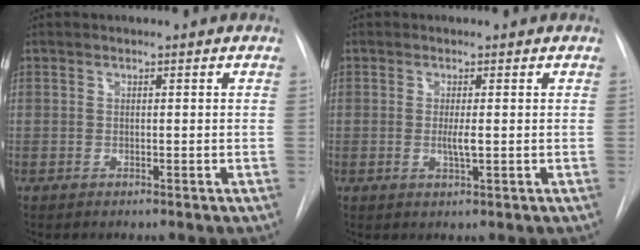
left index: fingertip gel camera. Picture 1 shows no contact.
{"total": 2.3, "force": [-1.6, -0.2, 1.6], "torque": [-0.033, -0.008, -0.024]}